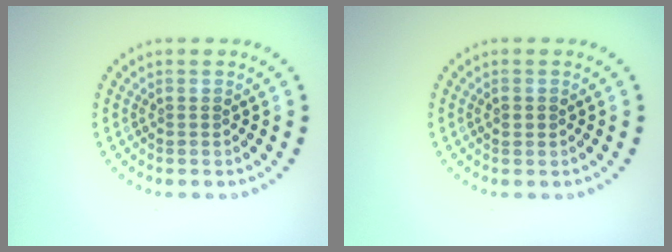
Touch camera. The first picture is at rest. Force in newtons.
{"total": 1.0, "press": 1.0, "slide": 0.1}